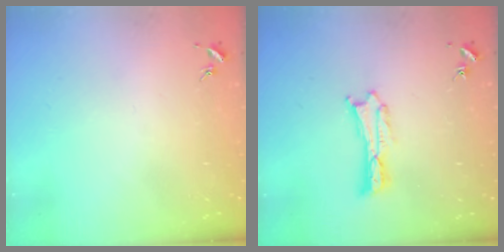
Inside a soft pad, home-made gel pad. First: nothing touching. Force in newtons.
{"total": 0.5, "press": 0.5, "slide": 0.2}